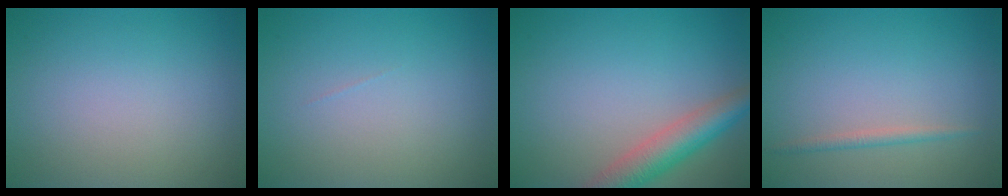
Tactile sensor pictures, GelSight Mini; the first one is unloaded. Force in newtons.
{"total": 0.0}
{"total": 4.7, "press": 4.7, "slide": 0.2}
{"total": 1.1, "press": 1.1, "slide": 0.1}